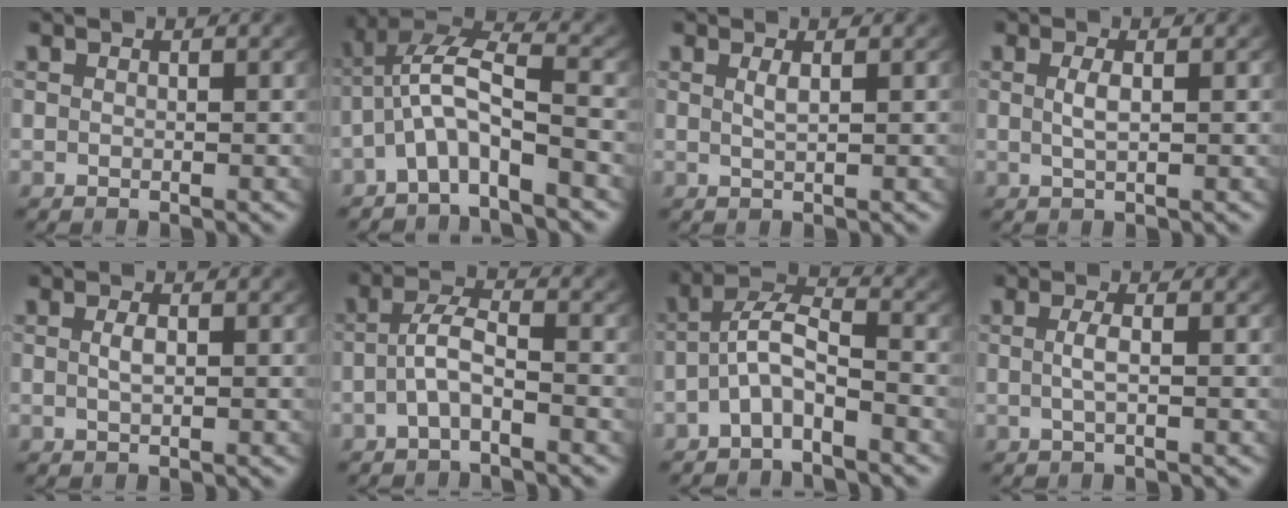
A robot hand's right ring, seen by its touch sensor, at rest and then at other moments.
{"total": 5.5, "force": [-0.6, 3.5, 4.3], "torque": [-0.092, -0.019, -0.011]}
{"total": 1.1, "force": [0.3, -0.1, 1.0], "torque": [-0.024, -0.010, 0.014]}
{"total": 1.4, "force": [0.1, 0.1, 1.4], "torque": [-0.033, -0.010, 0.009]}
{"total": 1.1, "force": [-0.1, 0.2, 1.0], "torque": [-0.025, -0.008, 0.004]}
{"total": 2.9, "force": [-1.3, 1.1, 2.4], "torque": [-0.043, 0.002, -0.028]}
{"total": 4.8, "force": [-1.3, 3.2, 3.3], "torque": [-0.064, -0.012, -0.028]}
{"total": 1.5, "force": [-0.3, -0.1, 1.5], "torque": [-0.034, -0.006, -0.001]}